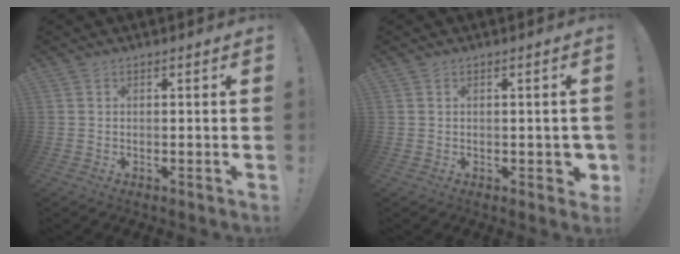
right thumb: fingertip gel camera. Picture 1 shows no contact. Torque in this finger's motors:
{"motor_torque": [0.88, 0.73, 0.19, -0.75, 0.38]}